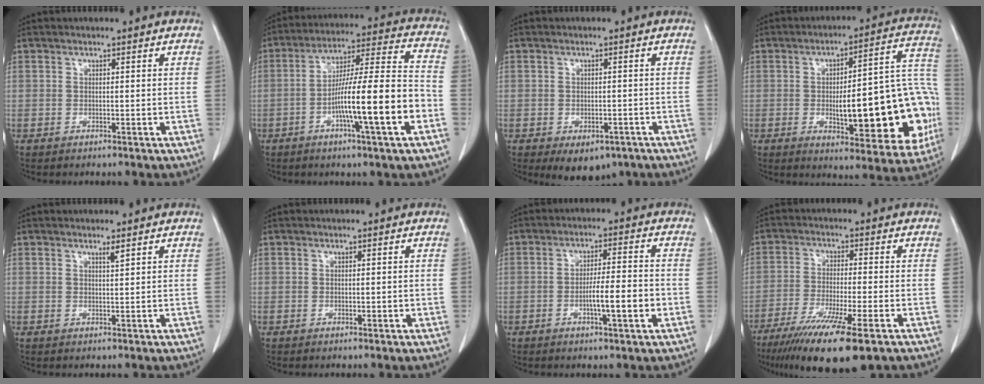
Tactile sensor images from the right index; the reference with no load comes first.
{"total": 16.4, "force": [-5.3, 0.3, 15.5], "torque": [-0.258, 0.007, -0.087]}
{"total": 6.1, "force": [-3.9, 3.8, 2.8], "torque": [-0.021, 0.000, -0.044]}
{"total": 23.1, "force": [-4.4, 5.9, 21.9], "torque": [-0.219, 0.033, -0.040]}
{"total": 1.1, "force": [0.8, -0.2, 0.8], "torque": [-0.016, -0.006, 0.014]}
{"total": 0.6, "force": [-0.1, 0.3, 0.5], "torque": [-0.009, -0.001, 0.001]}
{"total": 6.9, "force": [-2.0, 0.5, 6.6], "torque": [-0.109, 0.001, -0.033]}
{"total": 14.0, "force": [-8.9, 1.1, 10.7], "torque": [-0.181, -0.041, -0.145]}